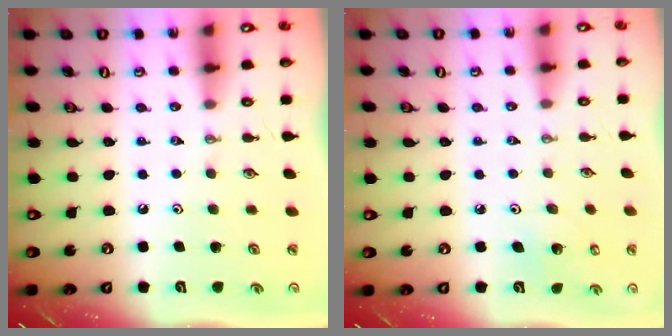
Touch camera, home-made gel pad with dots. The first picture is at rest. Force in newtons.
{"total": 3.8, "press": 3.8, "slide": 0.3}